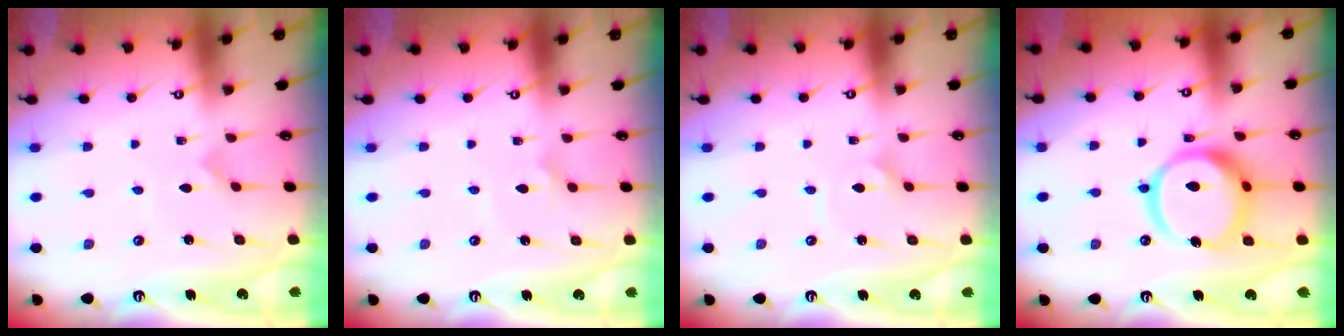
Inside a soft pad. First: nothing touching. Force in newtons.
{"total": 2.1, "press": 2.1, "slide": 0.1}
{"total": 1.0, "press": 1.0, "slide": 0.0}
{"total": 17.4, "press": 17.3, "slide": 2.0}